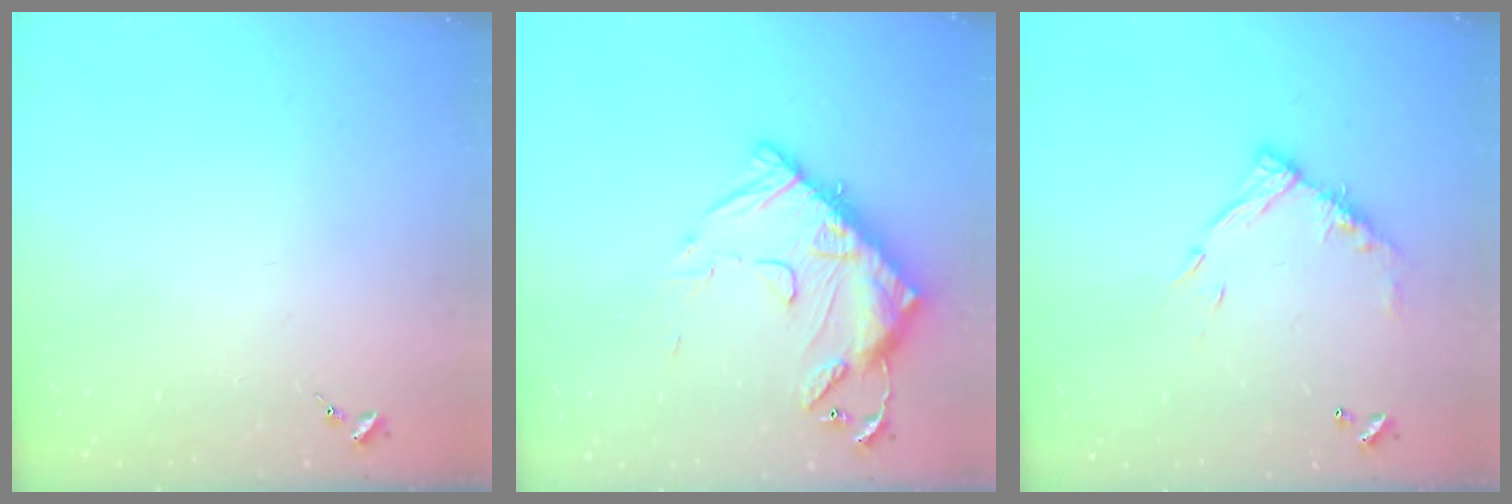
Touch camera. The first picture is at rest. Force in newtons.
{"total": 16.8, "press": 16.7, "slide": 1.2}
{"total": 12.1, "press": 12.1, "slide": 1.1}